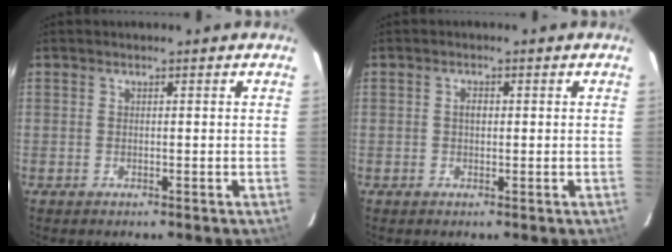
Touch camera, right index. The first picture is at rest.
{"total": 1.3, "force": [0.2, 0.9, 0.9], "torque": [-0.015, 0.004, 0.004]}